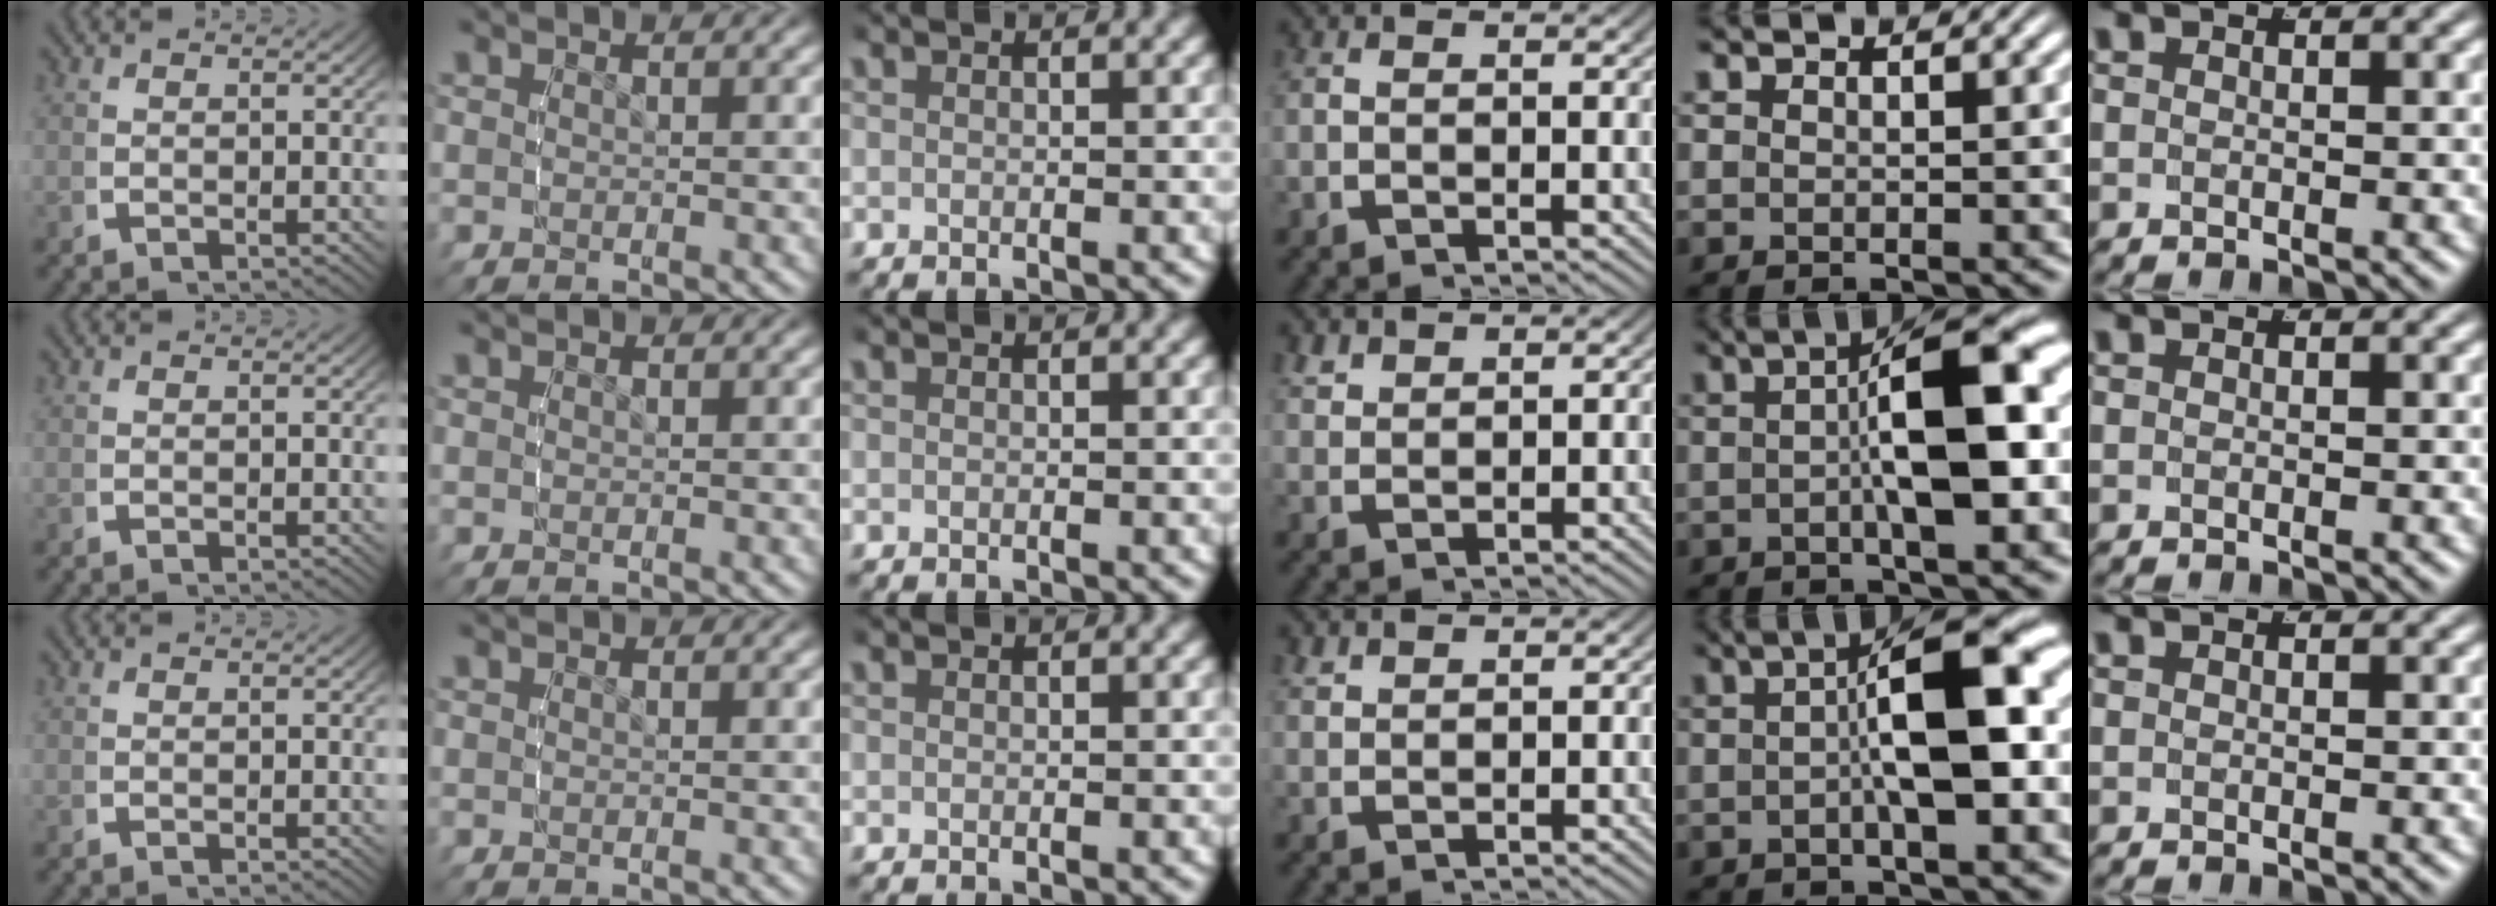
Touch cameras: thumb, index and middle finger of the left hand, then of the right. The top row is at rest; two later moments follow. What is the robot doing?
{"motion": "lift_and_place", "object": "markers"}